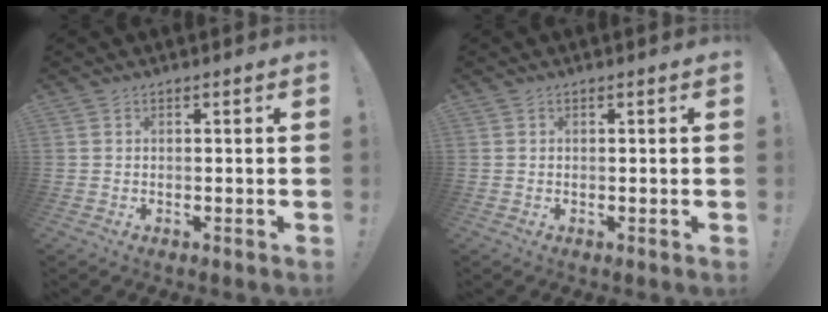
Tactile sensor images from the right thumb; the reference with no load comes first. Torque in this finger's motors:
{"motor_torque": [0.20, 0.10, -0.26, 0.28, -0.02]}